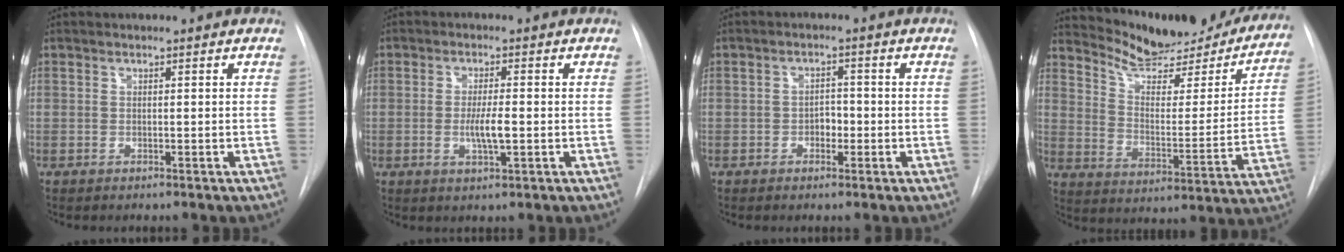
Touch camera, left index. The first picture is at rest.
{"total": 4.0, "force": [-0.8, 0.5, 3.9], "torque": [-0.073, -0.007, -0.013]}
{"total": 2.4, "force": [-1.0, 1.5, 1.6], "torque": [-0.017, 0.006, -0.015]}
{"total": 22.4, "force": [20.5, 5.3, 7.2], "torque": [-0.093, -0.050, 0.271]}